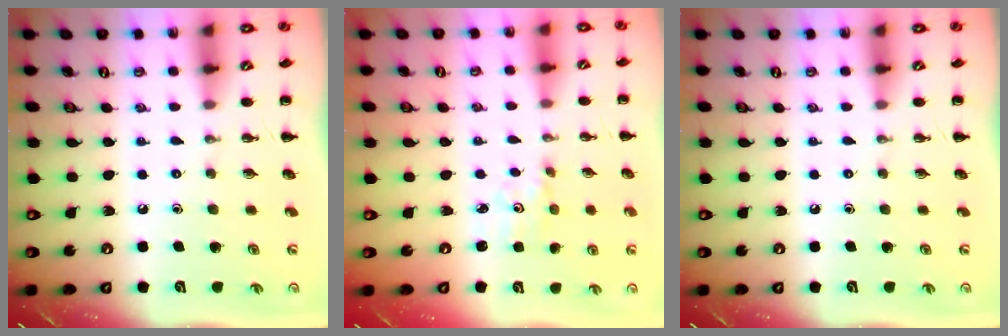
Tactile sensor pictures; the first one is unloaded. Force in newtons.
{"total": 2.1, "press": 2.0, "slide": 0.6}
{"total": 0.0}